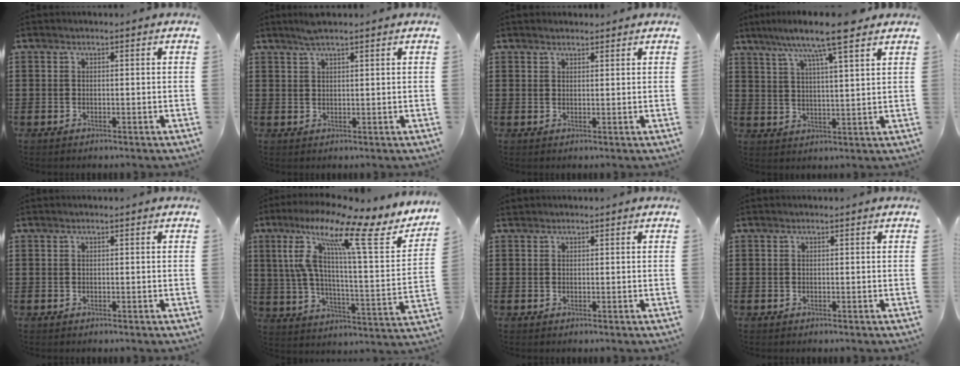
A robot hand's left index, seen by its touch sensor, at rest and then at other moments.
{"total": 2.2, "force": [1.8, 0.1, 1.2], "torque": [-0.026, 0.002, 0.034]}
{"total": 1.4, "force": [1.3, 0.4, 0.1], "torque": [-0.004, 0.002, 0.026]}
{"total": 8.9, "force": [6.8, 0.3, 5.8], "torque": [-0.121, -0.017, 0.117]}
{"total": 0.0}
{"total": 16.8, "force": [10.7, 2.4, 12.6], "torque": [-0.260, -0.053, 0.168]}
{"total": 0.6, "force": [0.4, 0.5, 0.0], "torque": [-0.003, 0.003, 0.009]}
{"total": 0.0}